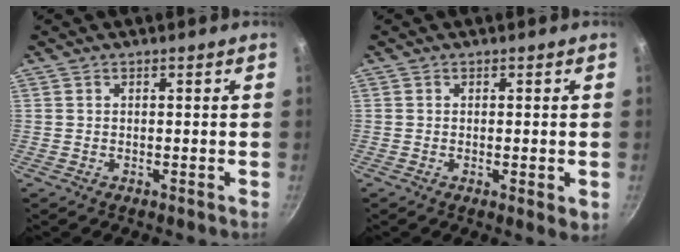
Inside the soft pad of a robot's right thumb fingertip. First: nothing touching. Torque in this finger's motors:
{"motor_torque": [-0.30, 0.19, -0.43, 0.07, -0.09]}